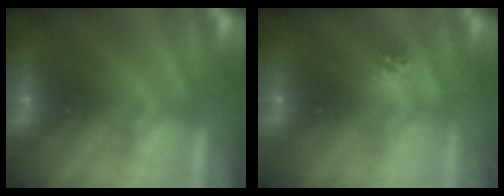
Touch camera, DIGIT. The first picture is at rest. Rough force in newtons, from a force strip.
{"total": 2.2}